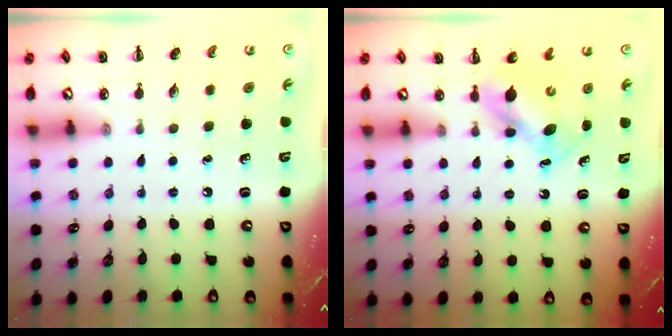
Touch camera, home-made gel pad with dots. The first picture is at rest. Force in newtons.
{"total": 6.0, "press": 5.9, "slide": 1.0}